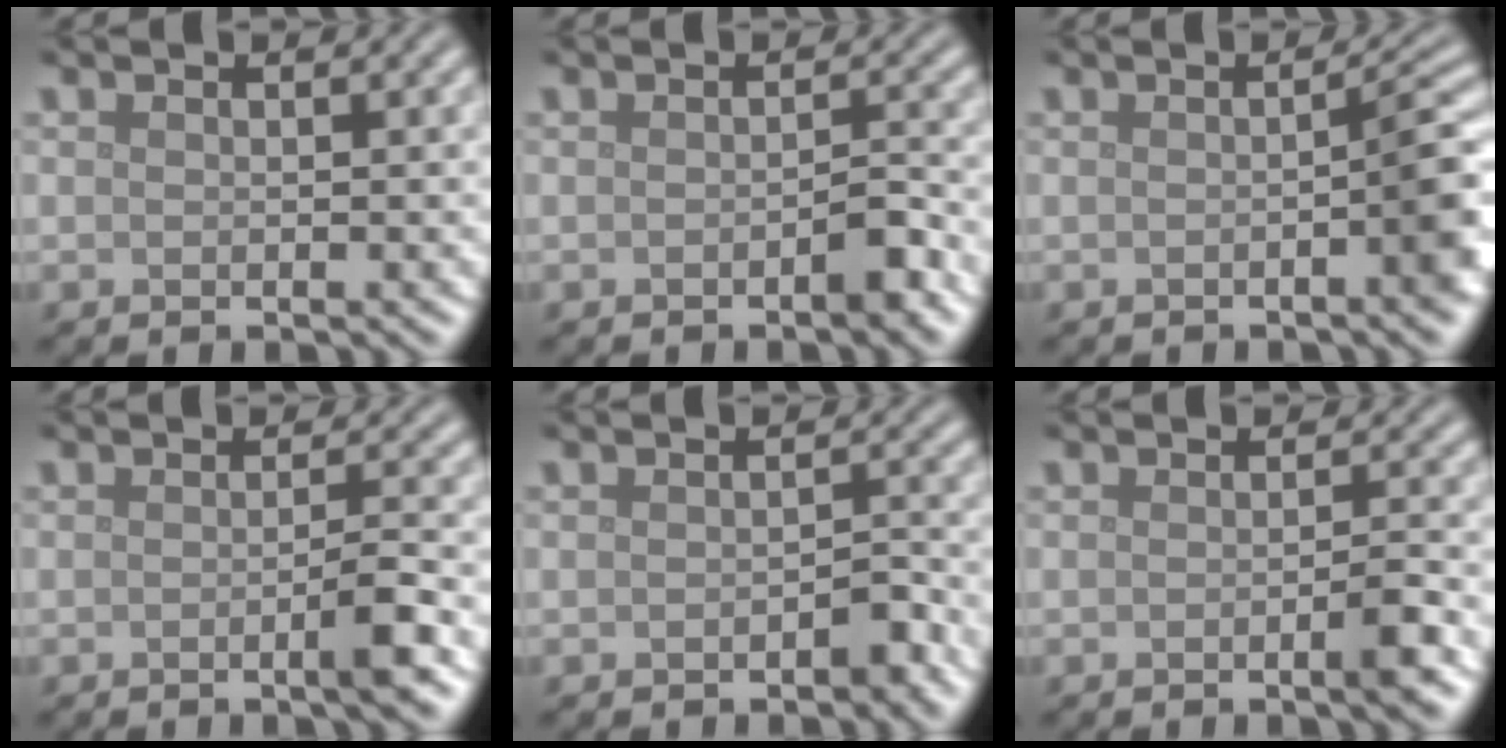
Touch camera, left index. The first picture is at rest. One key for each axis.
{"total": 1.5, "fx": -0.9, "fy": 0.3, "fz": 1.2, "tx": -0.019, "ty": 0.002, "tz": -0.015}
{"total": 3.9, "fx": -0.7, "fy": 0.7, "fz": 3.8, "tx": -0.040, "ty": 0.010, "tz": -0.015}
{"total": 2.4, "fx": -0.7, "fy": 0.4, "fz": 2.3, "tx": -0.029, "ty": 0.001, "tz": -0.016}
{"total": 1.5, "fx": -0.8, "fy": 0.6, "fz": 1.1, "tx": -0.017, "ty": 0.002, "tz": -0.012}
{"total": 2.0, "fx": -0.7, "fy": 0.3, "fz": 1.8, "tx": -0.024, "ty": 0.000, "tz": -0.014}